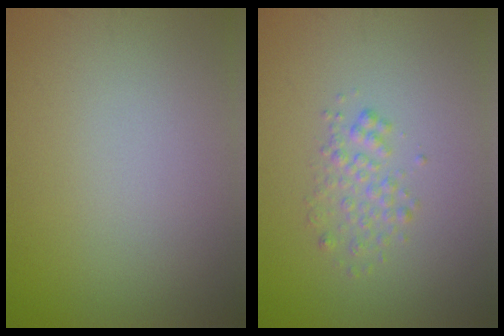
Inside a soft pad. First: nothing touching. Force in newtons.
{"total": 1.8, "press": 1.8, "slide": 0.0}